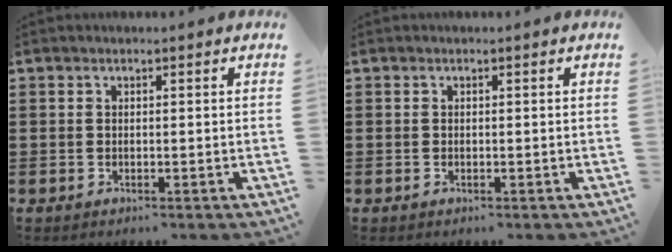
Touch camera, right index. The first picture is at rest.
{"total": 0.0}